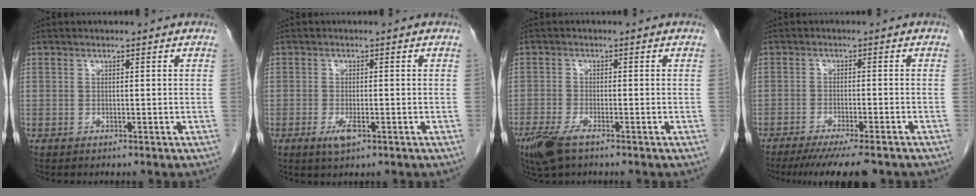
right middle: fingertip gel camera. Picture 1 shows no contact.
{"total": 2.6, "force": [-1.2, 0.8, 2.2], "torque": [-0.044, -0.004, -0.017]}
{"total": 5.0, "force": [-3.3, 1.1, 3.6], "torque": [-0.077, -0.013, -0.060]}
{"total": 10.7, "force": [-8.8, 0.9, 6.1], "torque": [-0.075, -0.020, -0.131]}